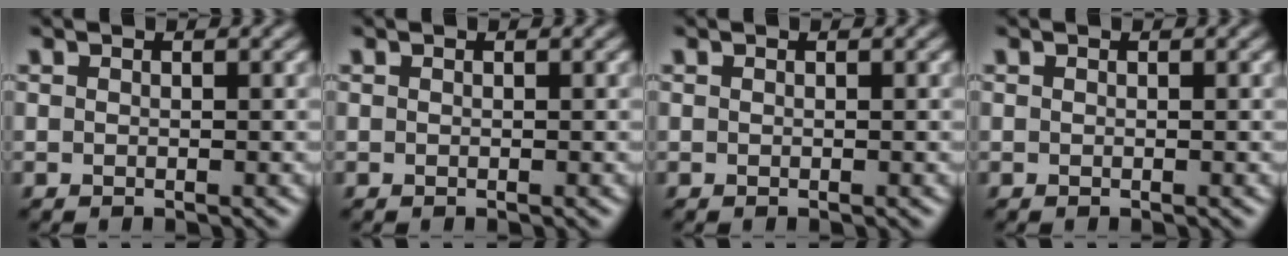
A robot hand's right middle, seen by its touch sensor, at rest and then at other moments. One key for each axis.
{"total": 0.0}
{"total": 0.0}
{"total": 0.0}